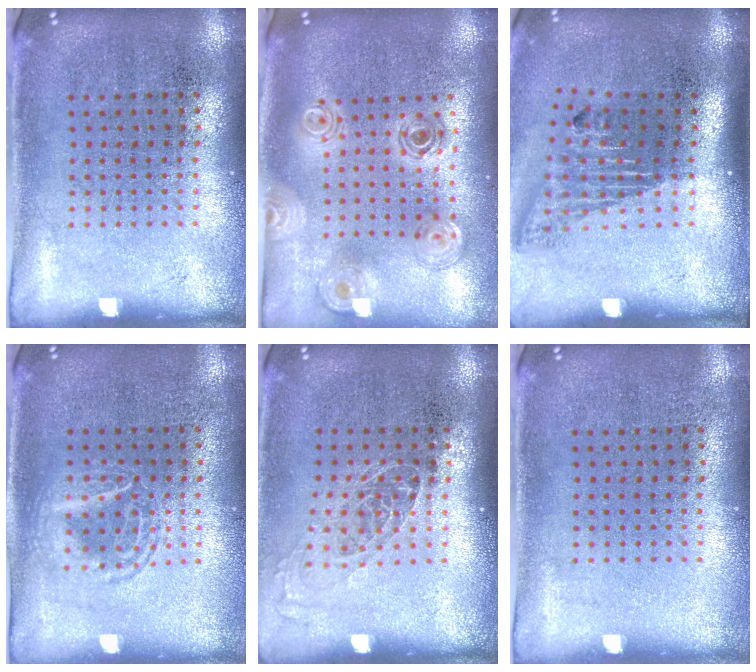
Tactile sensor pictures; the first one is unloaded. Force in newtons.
{"total": 1.3, "press": 1.2, "slide": 0.5}
{"total": 1.6, "press": 1.1, "slide": 1.1}
{"total": 1.2, "press": 1.2, "slide": 0.1}
{"total": 1.1, "press": 0.9, "slide": 0.6}
{"total": 0.0}